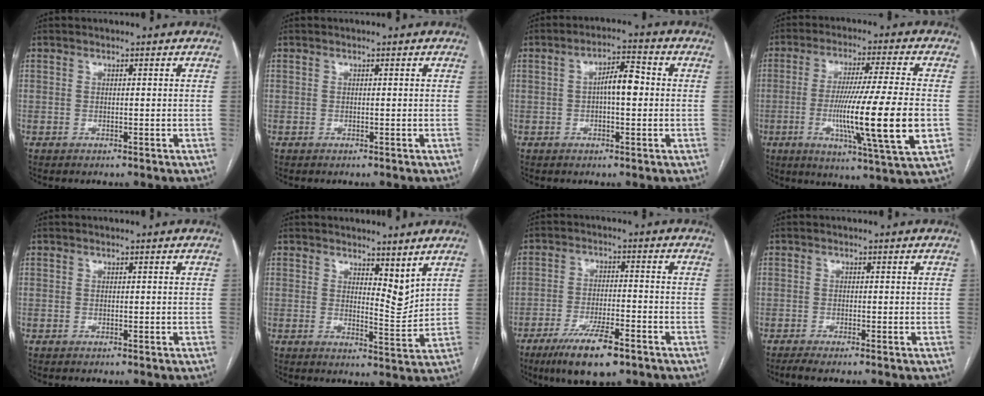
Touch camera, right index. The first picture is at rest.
{"total": 0.0}
{"total": 5.4, "force": [0.1, 1.6, 5.2], "torque": [-0.088, 0.017, -0.001]}
{"total": 17.5, "force": [-3.0, -0.6, 17.2], "torque": [-0.290, -0.024, -0.053]}
{"total": 0.0}
{"total": 4.6, "force": [3.4, 1.5, 2.7], "torque": [-0.042, -0.017, 0.059]}
{"total": 10.1, "force": [-6.4, 2.3, 7.4], "torque": [-0.134, -0.017, -0.105]}
{"total": 1.9, "force": [-1.5, -0.2, 1.1], "torque": [-0.023, -0.004, -0.029]}